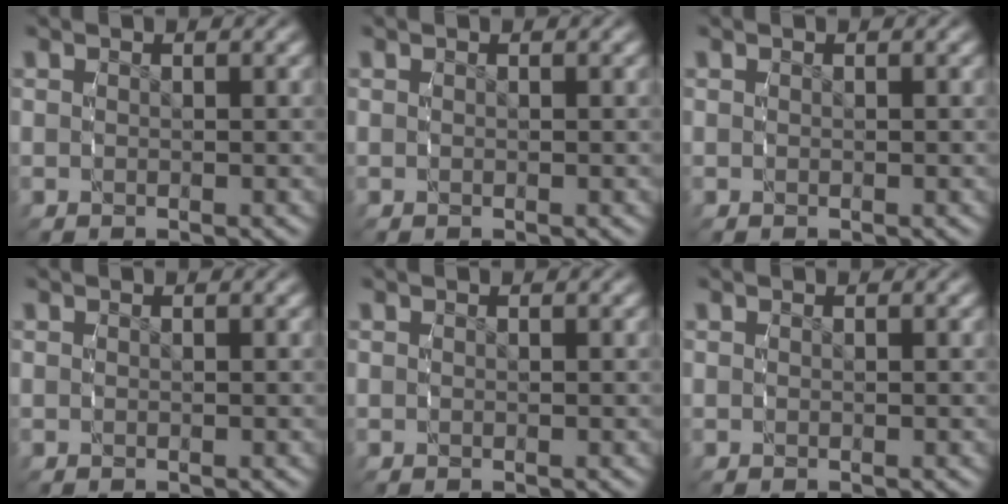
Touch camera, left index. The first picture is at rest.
{"total": 0.0}
{"total": 0.0}
{"total": 0.0}
{"total": 0.0}
{"total": 0.0}